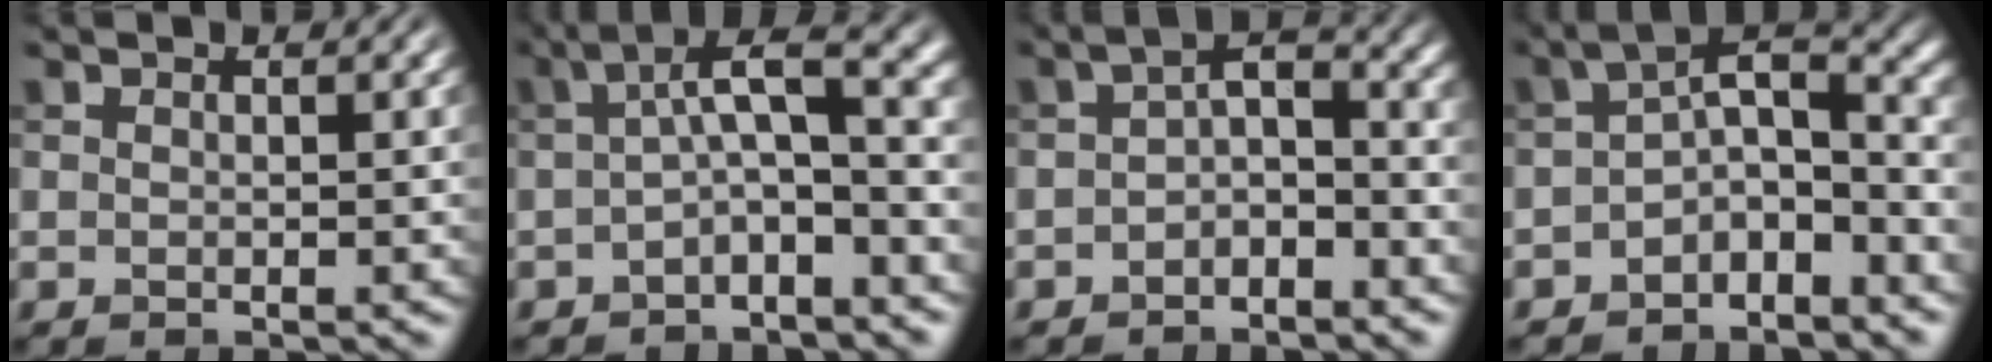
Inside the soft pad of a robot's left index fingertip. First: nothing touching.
{"total": 6.0, "force": [-0.4, 1.7, 5.7], "torque": [-0.083, 0.023, -0.021]}
{"total": 3.7, "force": [-1.6, 1.8, 2.8], "torque": [-0.046, 0.014, -0.038]}
{"total": 5.3, "force": [-2.6, 2.2, 4.1], "torque": [-0.062, 0.010, -0.059]}